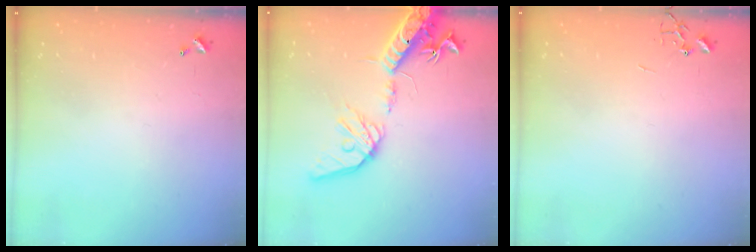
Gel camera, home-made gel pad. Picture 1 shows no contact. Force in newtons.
{"total": 19.4, "press": 19.1, "slide": 3.3}
{"total": 0.0}